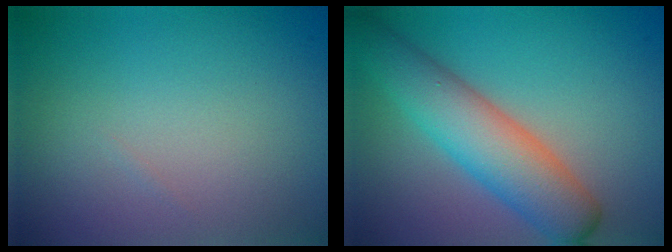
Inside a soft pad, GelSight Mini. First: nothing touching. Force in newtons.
{"total": 7.0, "press": 7.0, "slide": 0.3}